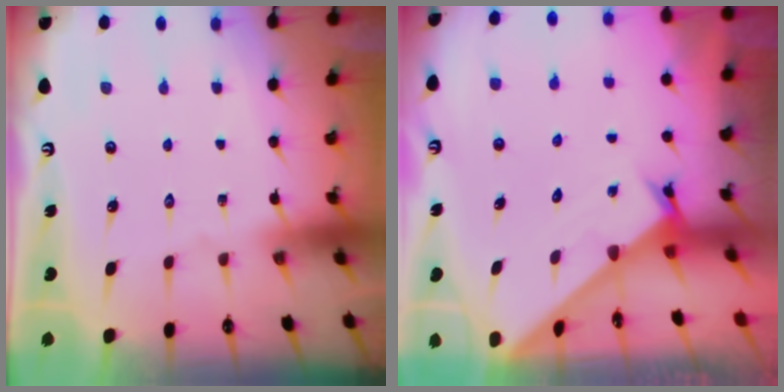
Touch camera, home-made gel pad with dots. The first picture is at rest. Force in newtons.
{"total": 1.6, "press": 1.6, "slide": 0.1}